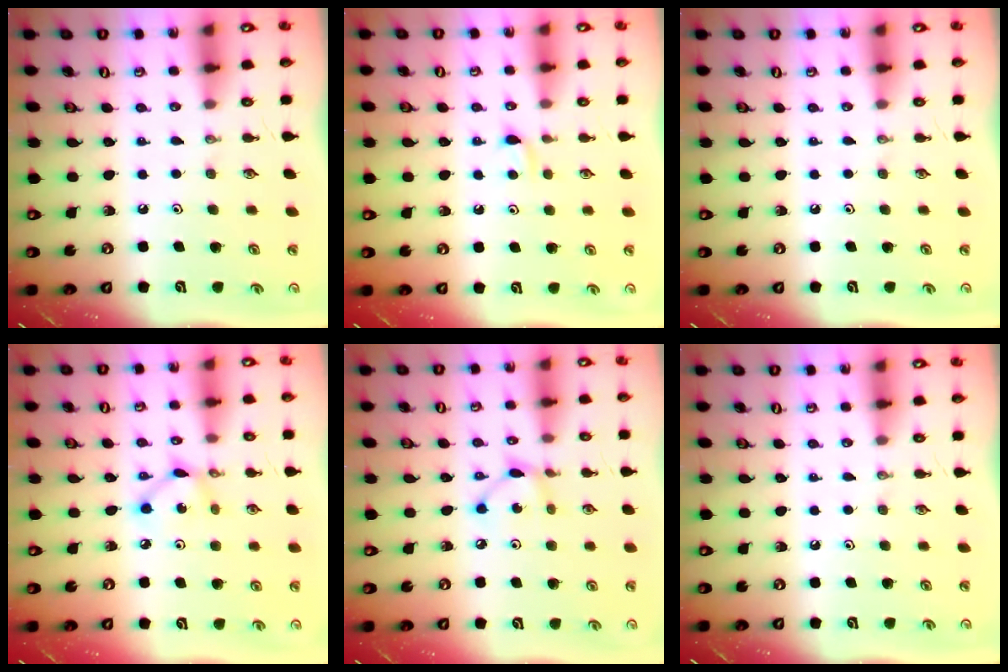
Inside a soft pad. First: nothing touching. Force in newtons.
{"total": 3.9, "press": 3.9, "slide": 0.6}
{"total": 0.0}
{"total": 4.9, "press": 4.9, "slide": 0.1}
{"total": 4.5, "press": 4.5, "slide": 0.1}
{"total": 0.0}